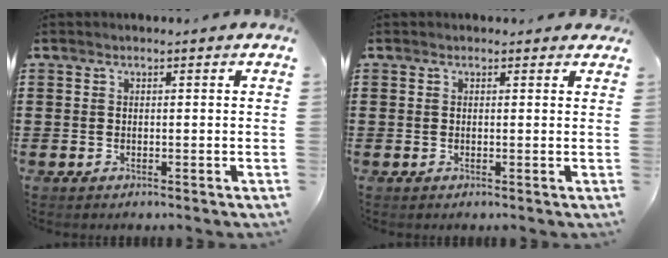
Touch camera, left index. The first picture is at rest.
{"total": 0.6, "force": [0.4, 0.4, 0.2], "torque": [-0.006, 0.005, 0.007]}